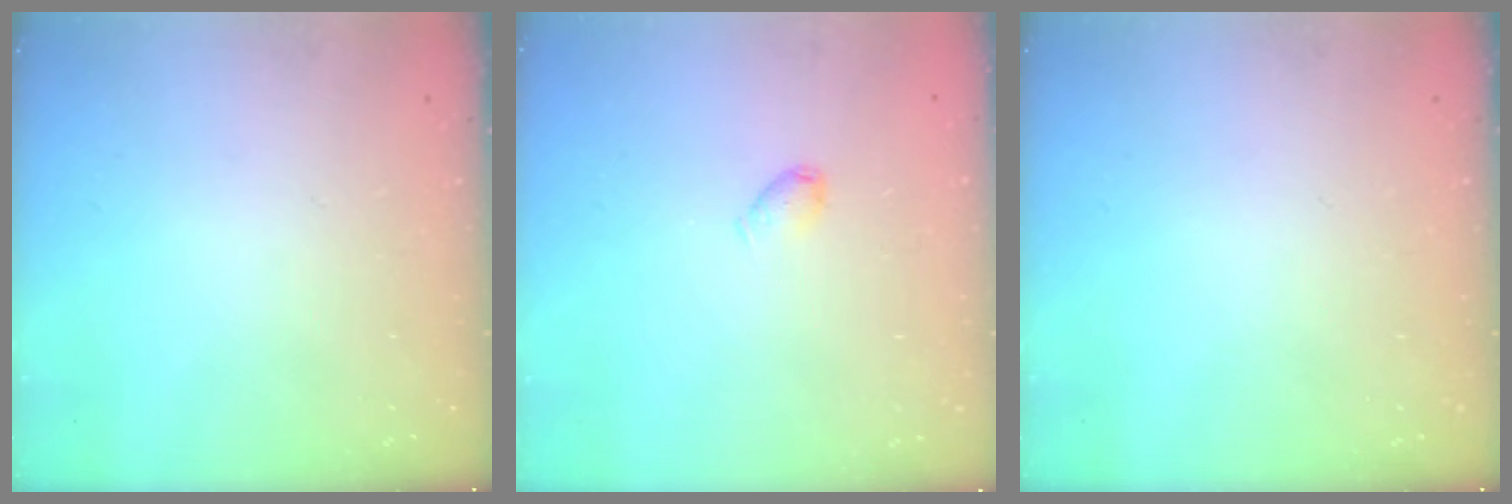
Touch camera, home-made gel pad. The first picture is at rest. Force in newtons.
{"total": 3.4, "press": 3.3, "slide": 0.6}
{"total": 0.0}